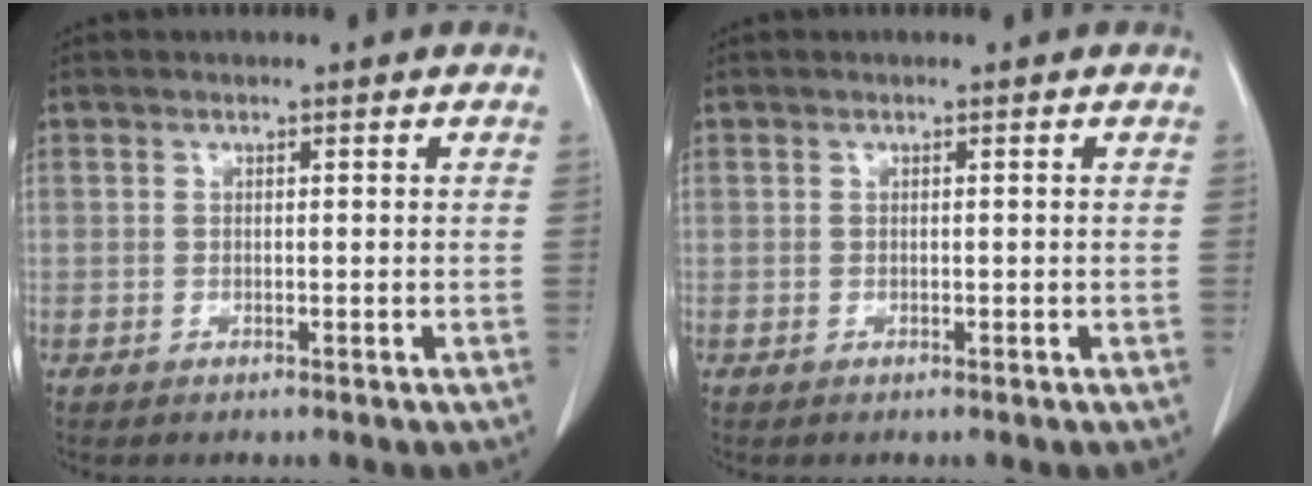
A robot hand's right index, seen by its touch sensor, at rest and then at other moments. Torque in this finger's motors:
{"motor_torque": [-0.01, 0.01, 0.00, 0.00]}